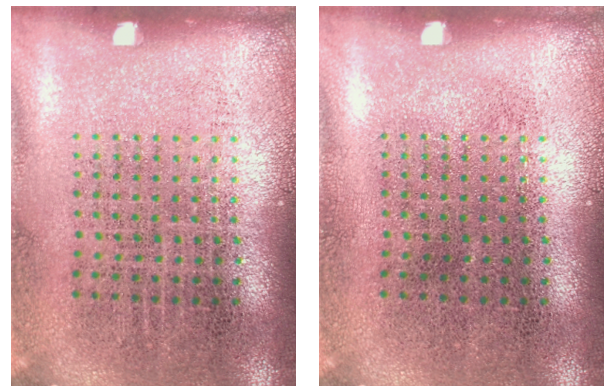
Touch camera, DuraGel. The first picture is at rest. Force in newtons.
{"total": 0.0}